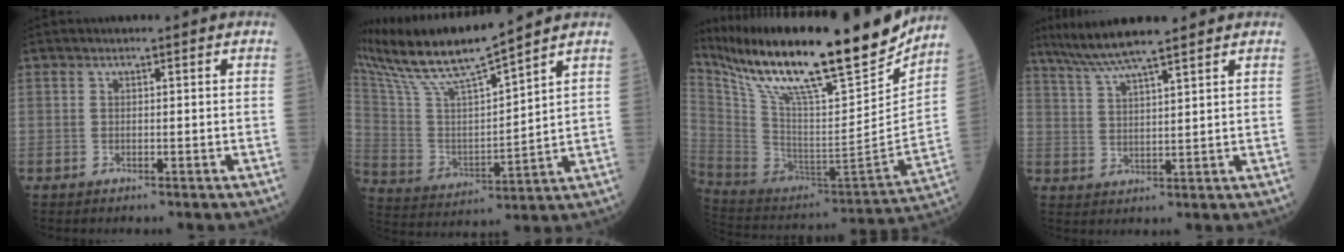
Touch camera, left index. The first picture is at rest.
{"total": 15.2, "force": [13.2, -0.6, 7.5], "torque": [-0.158, 0.004, 0.255]}
{"total": 29.0, "force": [22.5, 4.2, 17.9], "torque": [-0.327, -0.015, 0.365]}
{"total": 8.7, "force": [7.3, -0.4, 4.8], "torque": [-0.086, 0.023, 0.128]}